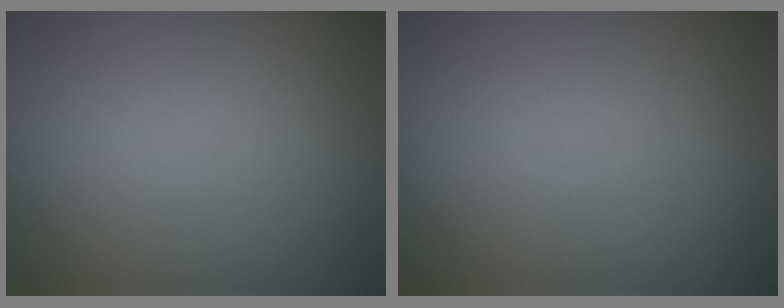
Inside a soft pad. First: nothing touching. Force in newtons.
{"total": 0.0}